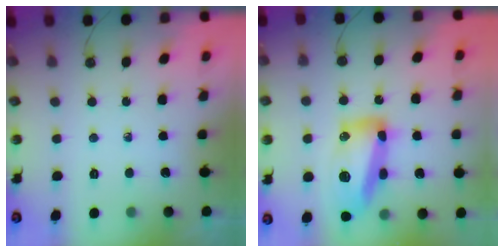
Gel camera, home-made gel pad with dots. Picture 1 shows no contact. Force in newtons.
{"total": 17.0, "press": 16.7, "slide": 2.9}